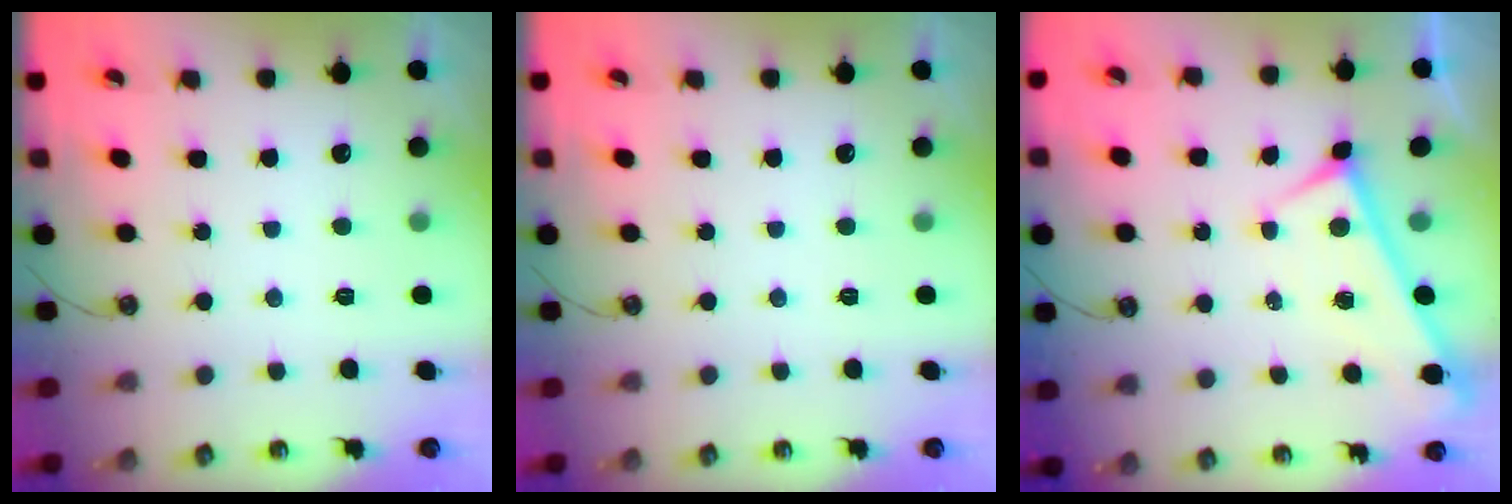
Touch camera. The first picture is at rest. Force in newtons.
{"total": 0.0}
{"total": 0.0}